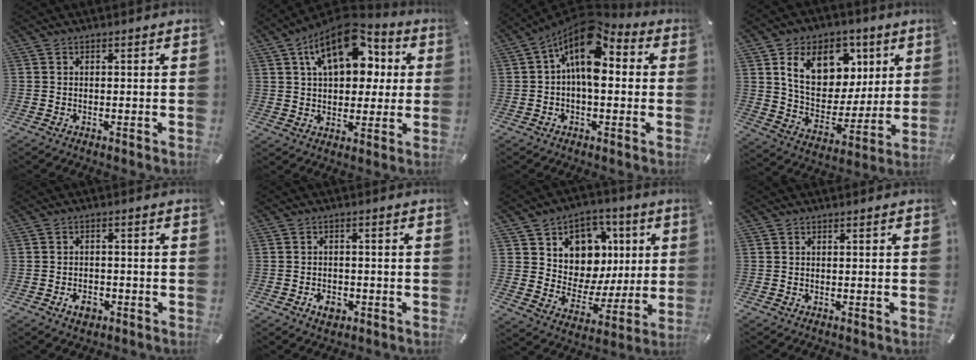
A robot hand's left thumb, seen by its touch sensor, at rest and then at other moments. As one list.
[{"total": 17.4, "force": [6.9, 10.9, 11.7], "torque": [-0.199, -0.024, 0.119]}, {"total": 13.6, "force": [3.7, 7.3, 10.8], "torque": [-0.182, -0.029, 0.066]}, {"total": 17.5, "force": [7.5, 12.9, 9.0], "torque": [-0.154, -0.021, 0.144]}, {"total": 4.0, "force": [-1.9, 2.8, 2.2], "torque": [-0.044, 0.006, -0.036]}, {"total": 3.8, "force": [-1.8, 2.7, 2.1], "torque": [-0.042, 0.005, -0.033]}, {"total": 12.0, "force": [3.8, 10.6, 4.0], "torque": [-0.061, -0.035, 0.080]}, {"total": 0.0}]